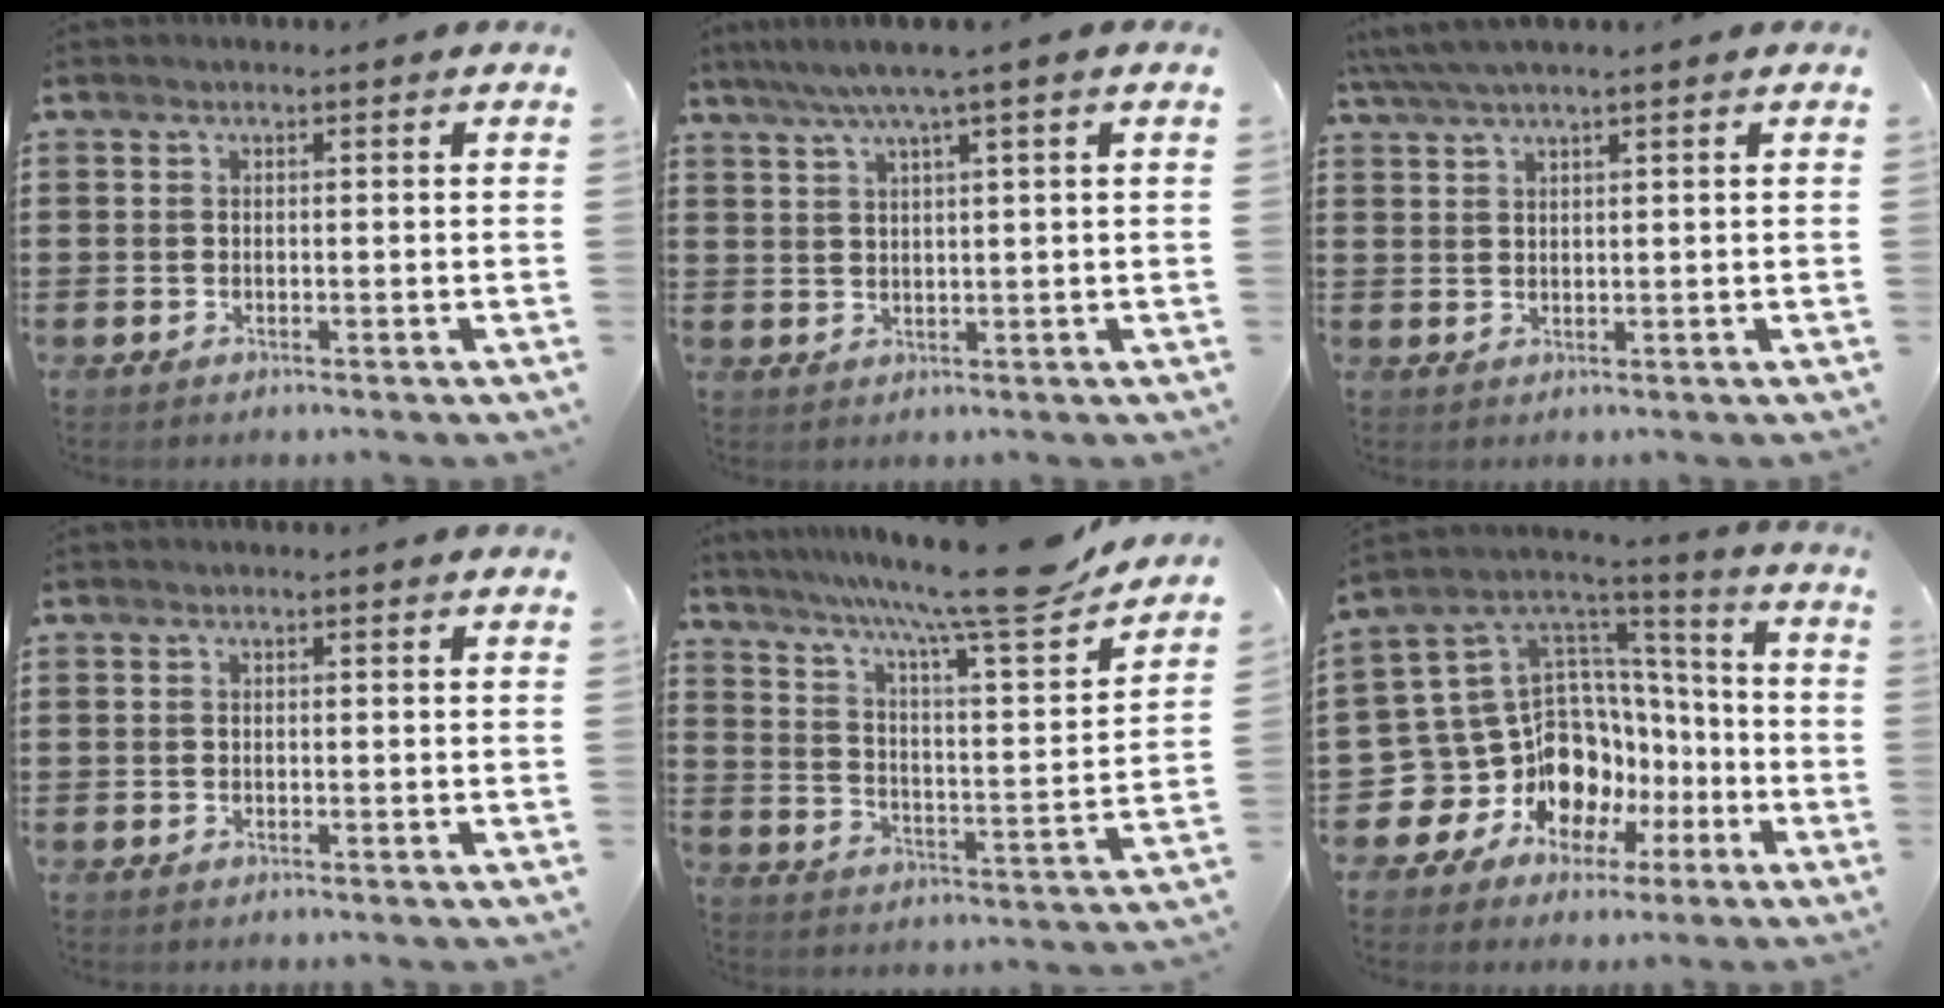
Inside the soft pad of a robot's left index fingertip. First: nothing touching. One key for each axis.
{"total": 3.8, "fx": 2.2, "fy": -0.4, "fz": 3.1, "tx": -0.065, "ty": -0.002, "tz": 0.035}
{"total": 2.9, "fx": 2.3, "fy": 0.0, "fz": 1.8, "tx": -0.040, "ty": 0.000, "tz": 0.042}
{"total": 0.0}
{"total": 12.9, "fx": 10.6, "fy": 0.2, "fz": 7.4, "tx": -0.143, "ty": -0.073, "tz": 0.169}
{"total": 14.4, "fx": -5.0, "fy": 12.4, "fz": 5.3, "tx": -0.148, "ty": -0.024, "tz": -0.060}